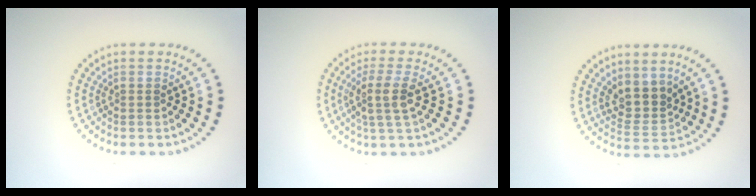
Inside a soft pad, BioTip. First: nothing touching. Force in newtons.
{"total": 3.1, "press": 2.4, "slide": 2.0}
{"total": 2.9, "press": 2.4, "slide": 1.7}